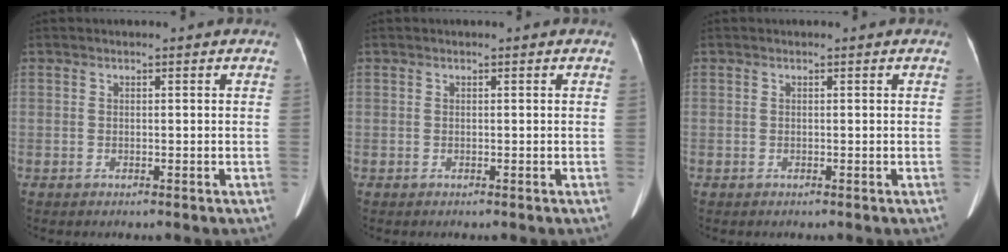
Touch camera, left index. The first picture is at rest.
{"total": 0.0}
{"total": 0.0}